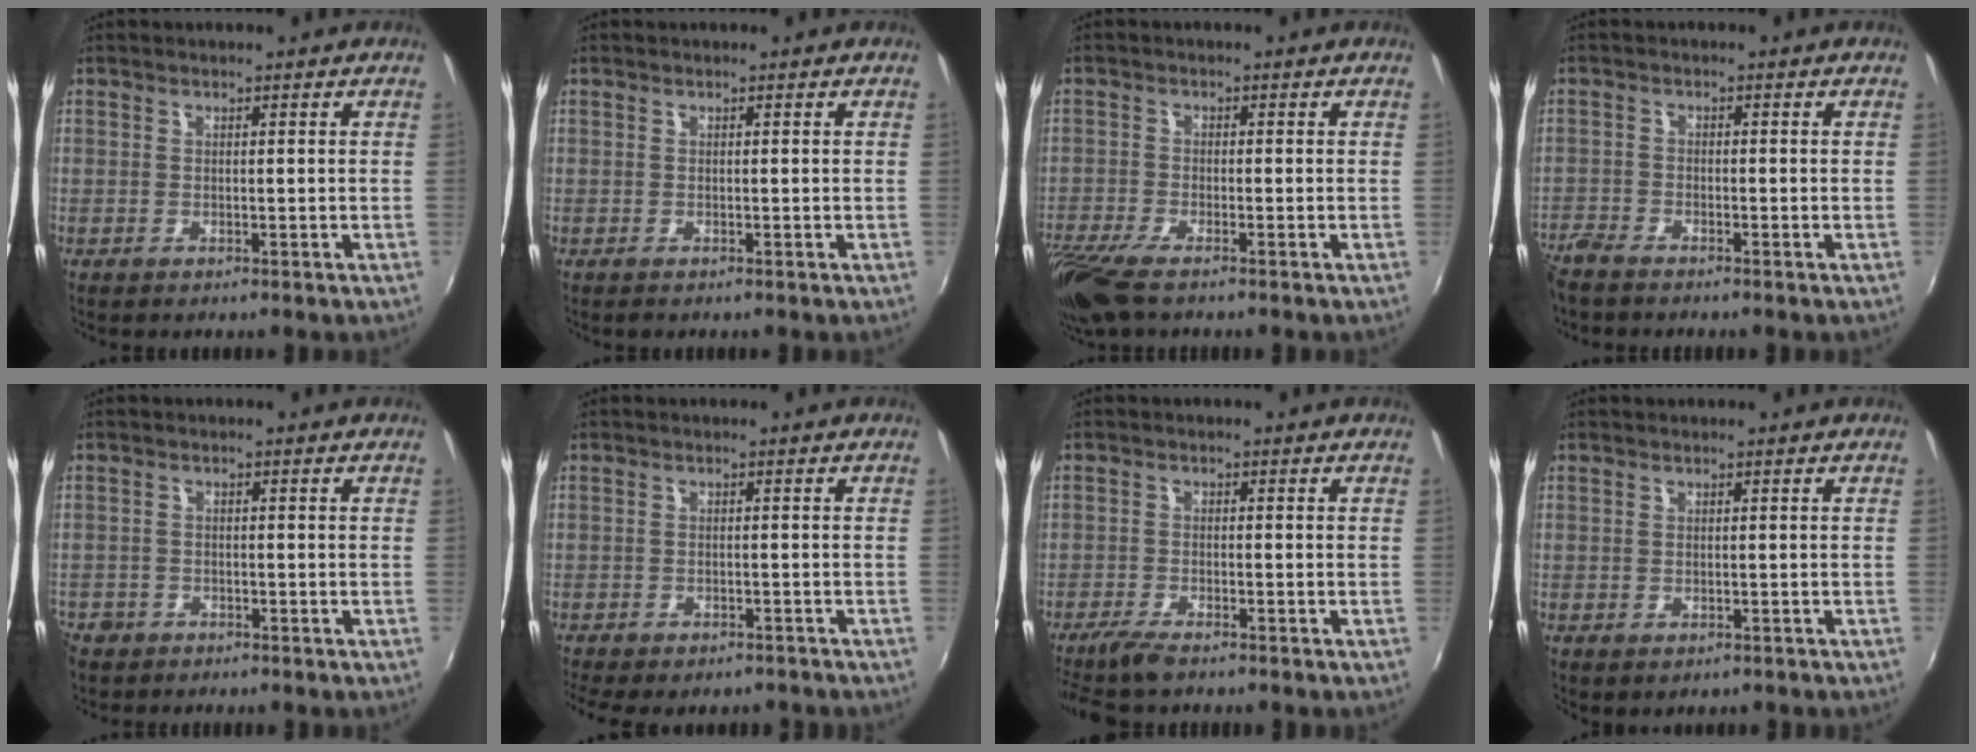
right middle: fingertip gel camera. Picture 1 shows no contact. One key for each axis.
{"total": 0.0}
{"total": 9.9, "fx": -7.3, "fy": 2.4, "fz": 6.2, "tx": -0.153, "ty": -0.046, "tz": -0.140}
{"total": 5.0, "fx": -4.5, "fy": 1.2, "fz": 1.8, "tx": -0.052, "ty": -0.020, "tz": -0.091}
{"total": 4.4, "fx": -2.8, "fy": 3.3, "fz": 1.0, "tx": -0.040, "ty": -0.003, "tz": -0.051}
{"total": 8.4, "fx": -7.0, "fy": 2.6, "fz": 3.9, "tx": -0.091, "ty": -0.029, "tz": -0.102}
{"total": 4.9, "fx": -4.2, "fy": 0.8, "fz": 2.5, "tx": -0.071, "ty": -0.016, "tz": -0.082}
{"total": 0.9, "fx": -0.3, "fy": 0.6, "fz": 0.6, "tx": -0.012, "ty": -0.003, "tz": -0.002}